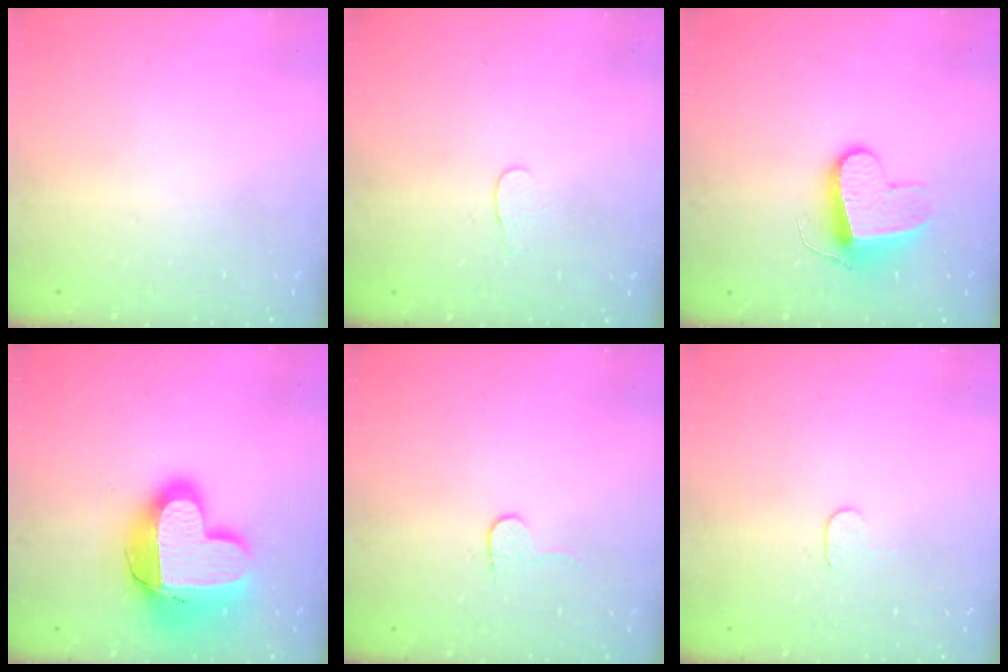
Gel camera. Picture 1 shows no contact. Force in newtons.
{"total": 3.8, "press": 3.8, "slide": 0.3}
{"total": 9.7, "press": 9.7, "slide": 0.6}
{"total": 18.9, "press": 18.9, "slide": 1.6}
{"total": 4.0, "press": 4.0, "slide": 0.3}
{"total": 3.0, "press": 3.0, "slide": 0.3}